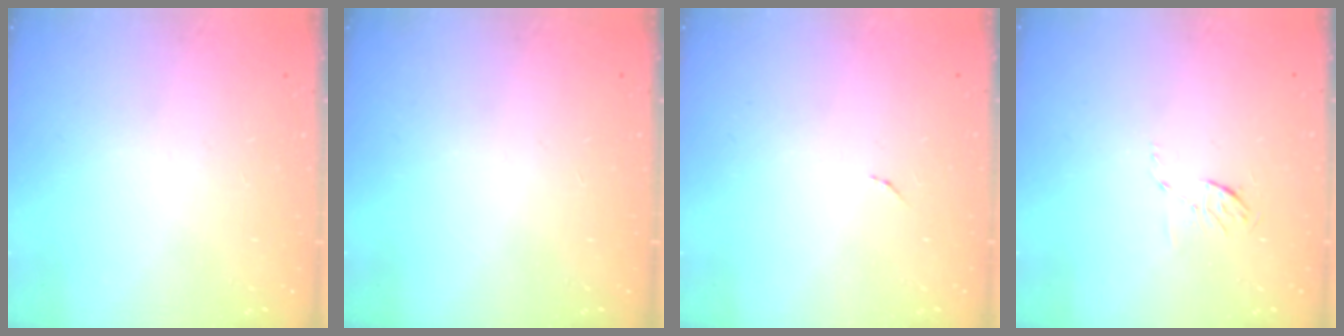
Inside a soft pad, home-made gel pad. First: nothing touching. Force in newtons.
{"total": 0.0}
{"total": 3.3, "press": 3.3, "slide": 0.1}
{"total": 4.0, "press": 3.7, "slide": 1.4}